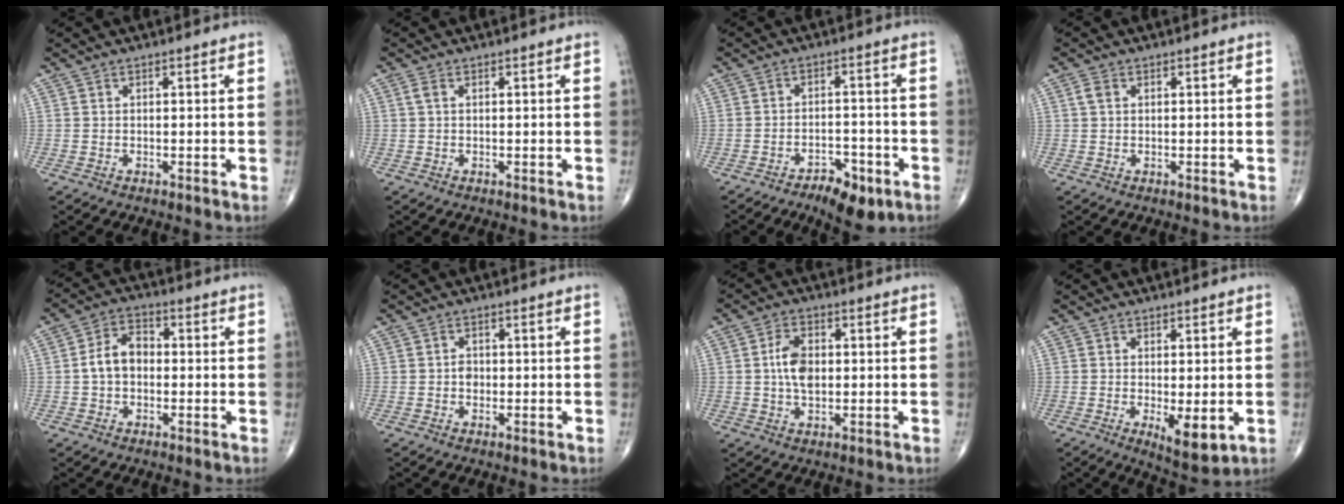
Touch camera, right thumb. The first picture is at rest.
{"total": 1.1, "force": [0.3, 0.5, 0.9], "torque": [-0.027, 0.010, 0.006]}
{"total": 7.5, "force": [-4.4, 3.3, 5.1], "torque": [-0.068, 0.026, -0.062]}
{"total": 1.6, "force": [0.5, 1.1, 1.1], "torque": [-0.024, 0.007, 0.010]}
{"total": 6.7, "force": [-0.5, 4.7, 4.7], "torque": [-0.076, 0.025, -0.018]}
{"total": 1.6, "force": [-0.3, 1.3, 0.9], "torque": [-0.006, 0.005, -0.007]}
{"total": 6.1, "force": [0.3, 3.7, 4.8], "torque": [-0.086, 0.007, 0.003]}
{"total": 6.2, "force": [-1.2, 2.2, 5.7], "torque": [-0.084, -0.020, -0.011]}